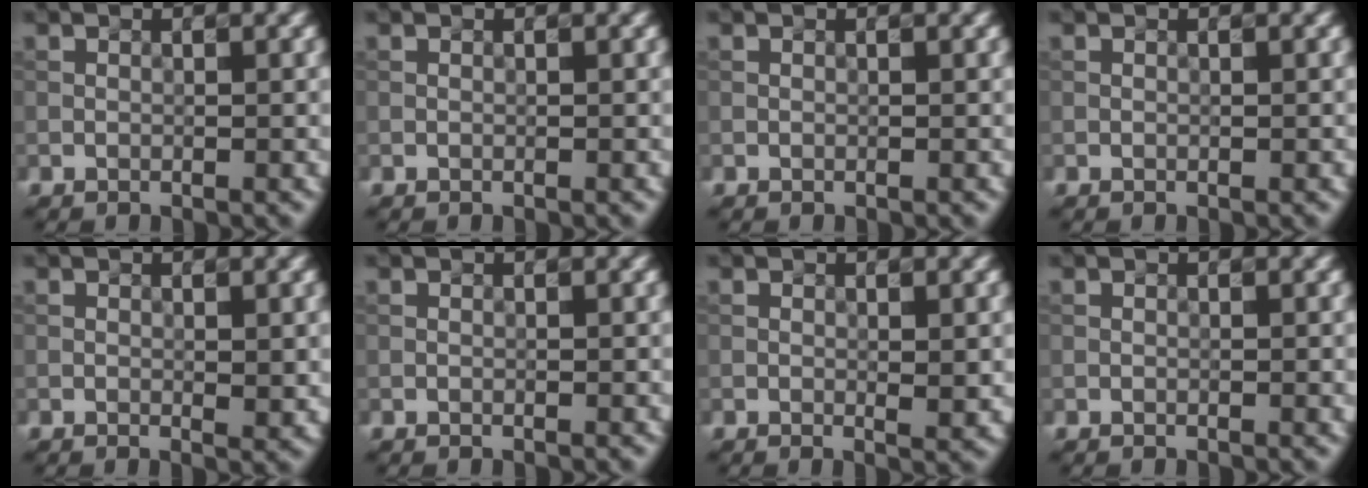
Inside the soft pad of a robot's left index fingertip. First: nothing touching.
{"total": 0.0}
{"total": 0.0}
{"total": 0.0}
{"total": 1.7, "force": [-0.2, 0.6, 1.5], "torque": [-0.021, 0.000, -0.002]}
{"total": 0.0}
{"total": 2.0, "force": [-0.2, 0.6, 1.9], "torque": [-0.028, -0.002, -0.002]}
{"total": 0.5, "force": [-0.1, 0.1, 0.5], "torque": [-0.007, -0.001, -0.001]}